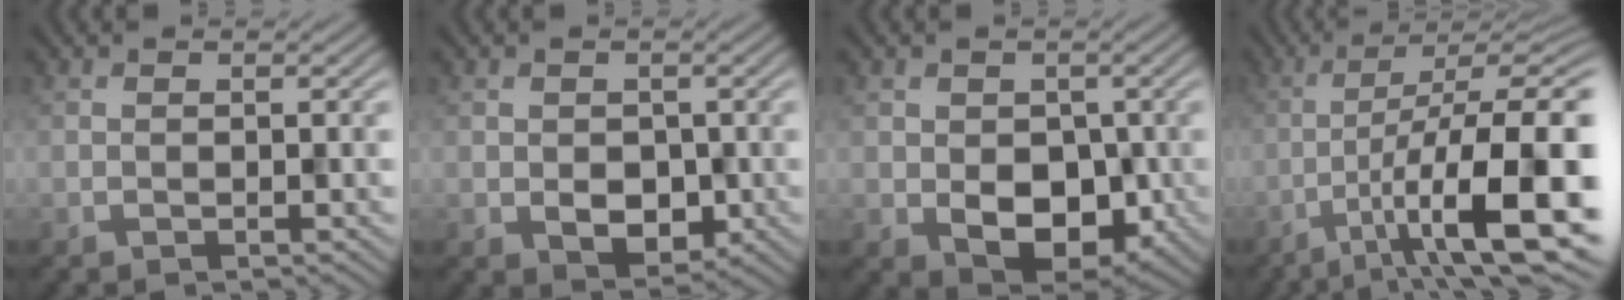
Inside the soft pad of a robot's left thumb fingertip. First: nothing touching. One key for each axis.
{"total": 3.7, "fx": -0.3, "fy": 2.8, "fz": 2.3, "tx": -0.047, "ty": -0.015, "tz": -0.003}
{"total": 7.1, "fx": -0.9, "fy": 5.1, "fz": 4.9, "tx": -0.090, "ty": -0.023, "tz": -0.007}
{"total": 14.9, "fx": -5.2, "fy": 3.4, "fz": 13.5, "tx": -0.213, "ty": -0.001, "tz": -0.077}